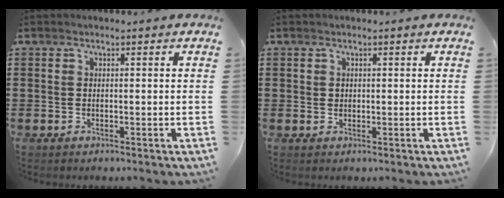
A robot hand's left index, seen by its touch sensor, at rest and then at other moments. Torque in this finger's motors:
{"motor_torque": [0.25, 0.16, 0.15, 0.00]}